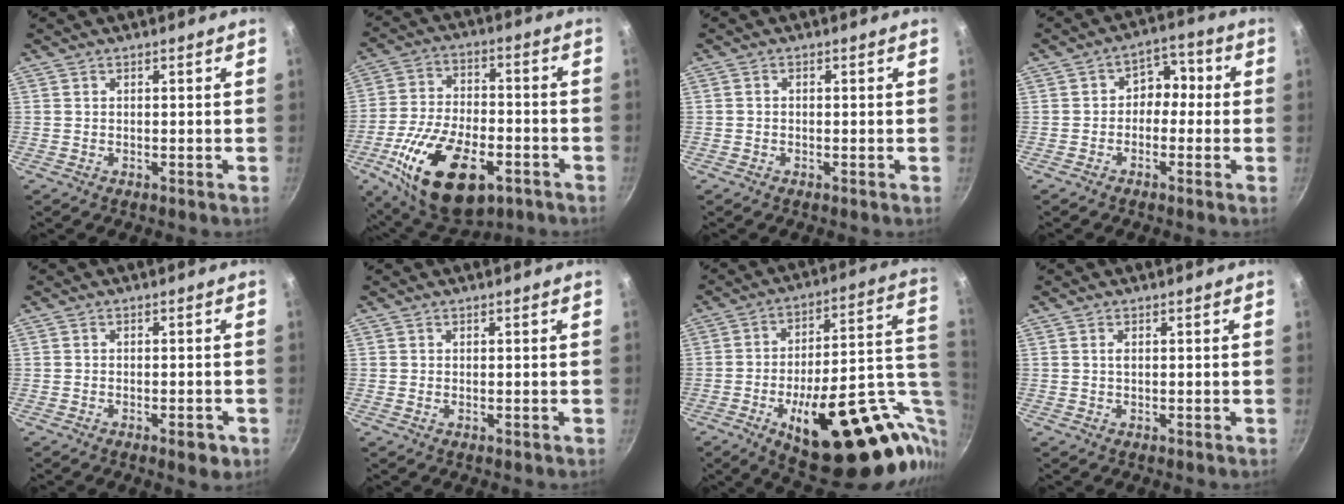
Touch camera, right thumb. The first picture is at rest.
{"total": 21.4, "force": [-9.0, 11.0, 16.0], "torque": [-0.273, 0.020, -0.150]}
{"total": 0.6, "force": [-0.2, 0.4, 0.3], "torque": [-0.005, 0.004, -0.005]}
{"total": 5.9, "force": [-0.5, 4.6, 3.6], "torque": [-0.002, 0.026, -0.025]}
{"total": 3.5, "force": [-1.7, 1.5, 2.7], "torque": [-0.031, 0.012, -0.019]}
{"total": 0.0}
{"total": 32.0, "force": [-7.8, 13.7, 27.9], "torque": [-0.344, 0.019, -0.093]}
{"total": 0.8, "force": [0.2, 0.4, 0.7], "torque": [-0.013, 0.001, 0.002]}